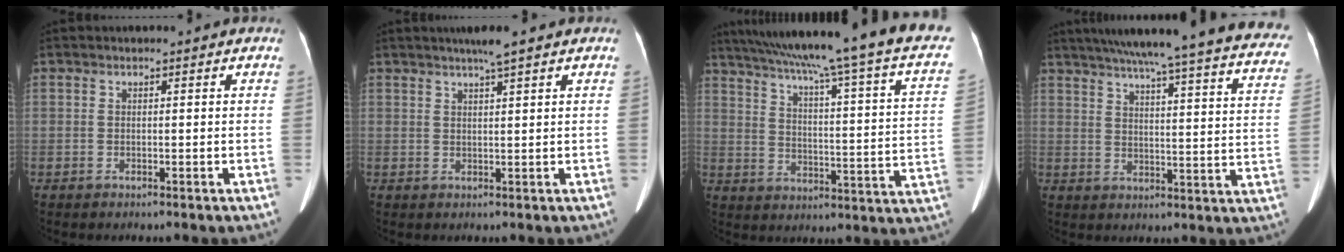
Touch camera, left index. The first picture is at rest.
{"total": 3.5, "force": [2.6, -0.3, 2.4], "torque": [-0.042, 0.006, 0.044]}
{"total": 30.0, "force": [23.6, 0.9, 18.4], "torque": [-0.253, -0.032, 0.301]}
{"total": 33.7, "force": [29.7, 2.5, 15.7], "torque": [-0.191, -0.067, 0.353]}